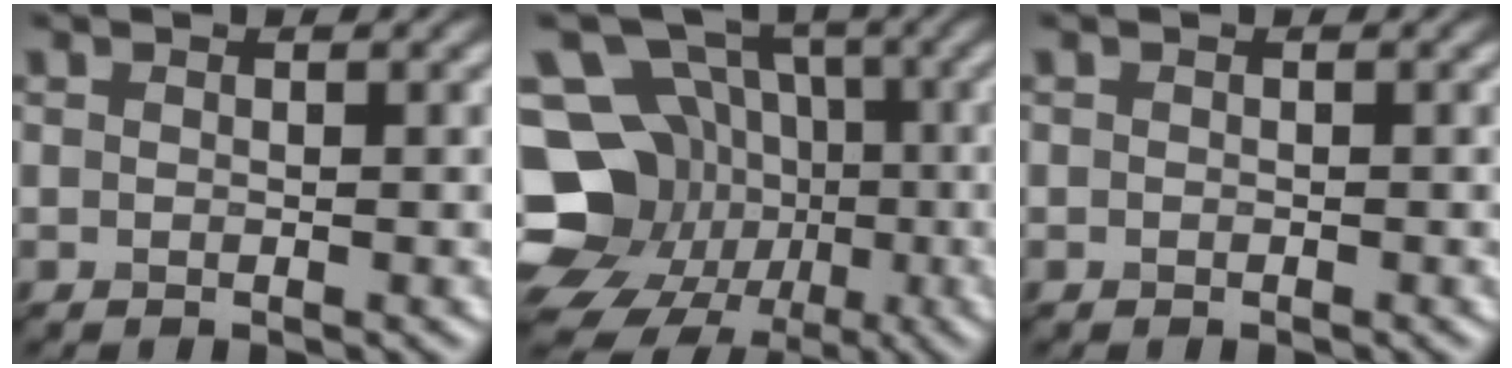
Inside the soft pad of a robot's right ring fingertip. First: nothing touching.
{"total": 16.1, "force": [-4.0, 14.2, 6.4], "torque": [-0.147, 0.003, -0.090]}
{"total": 0.0}